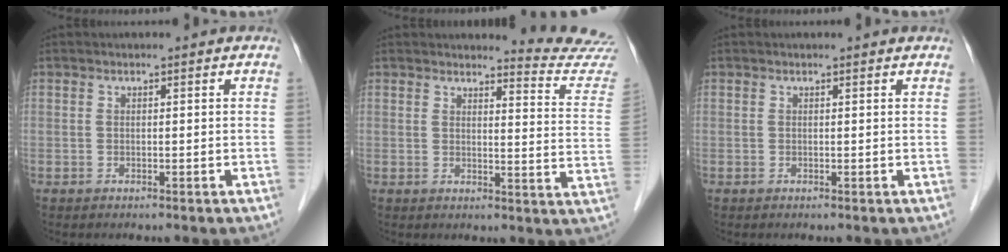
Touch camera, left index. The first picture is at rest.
{"total": 10.3, "force": [10.2, -1.4, -0.6], "torque": [0.002, -0.117, 0.096]}
{"total": 0.8, "force": [0.8, 0.0, 0.2], "torque": [-0.010, -0.001, 0.006]}